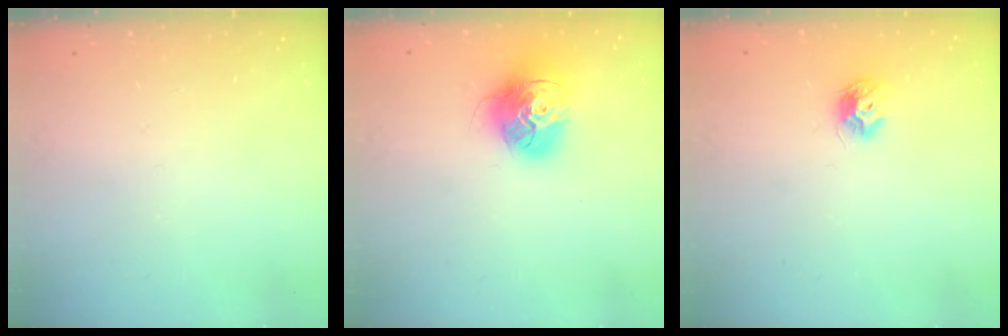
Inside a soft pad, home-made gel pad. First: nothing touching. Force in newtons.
{"total": 15.4, "press": 15.3, "slide": 1.5}
{"total": 8.0, "press": 8.0, "slide": 0.5}